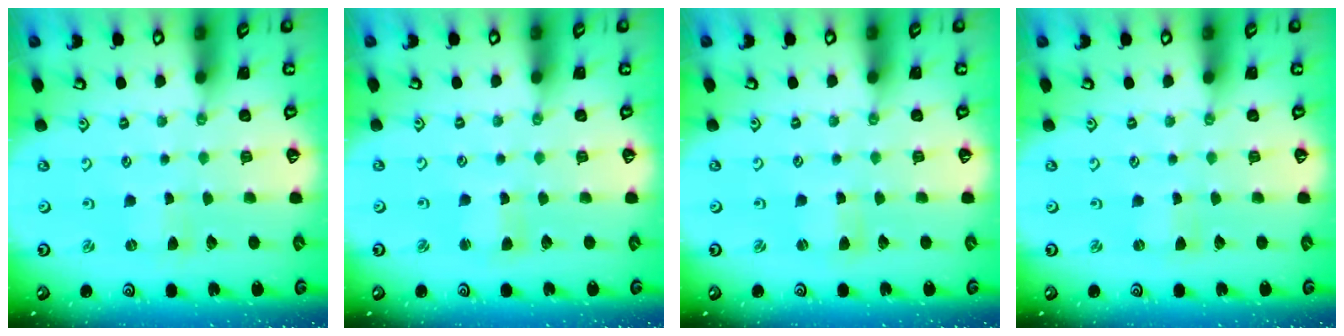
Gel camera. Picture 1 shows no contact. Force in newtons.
{"total": 1.5, "press": 1.5, "slide": 0.3}
{"total": 1.0, "press": 1.0, "slide": 0.2}
{"total": 0.0}